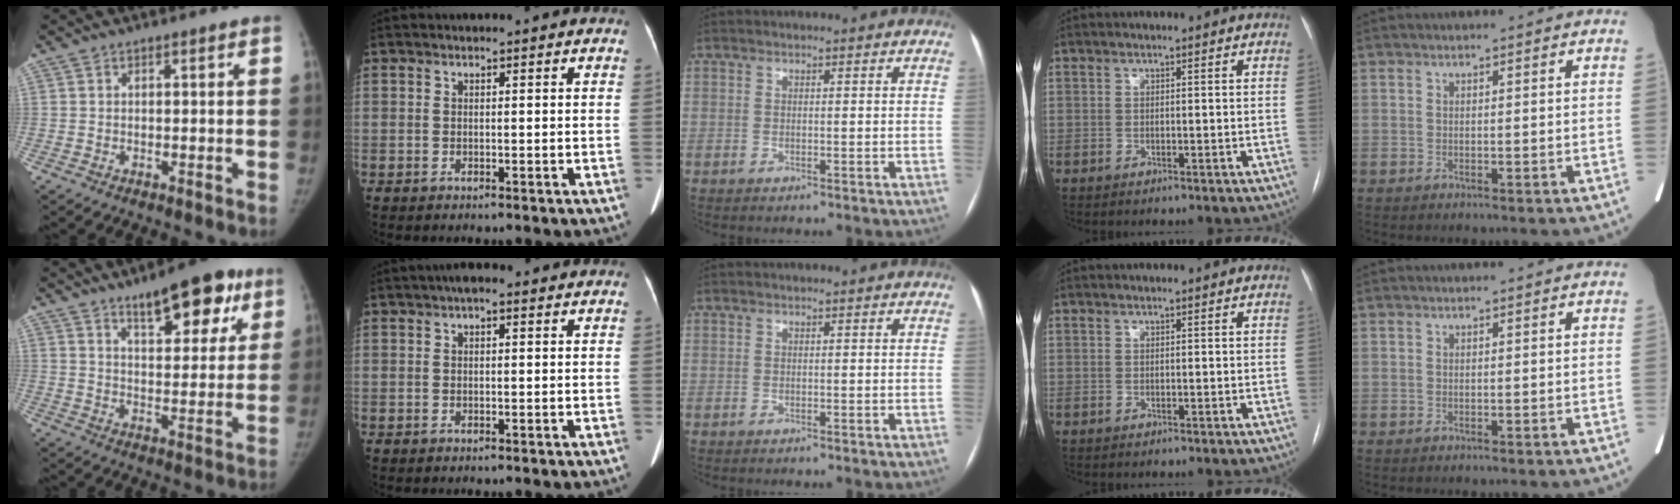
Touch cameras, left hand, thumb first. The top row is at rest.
{"thumb": {"total": 14.2, "force": [8.6, 5.6, 9.8], "torque": [-0.096, -0.031, 0.124]}, "index": {"total": 2.3, "force": [1.2, 0.9, 1.8], "torque": [-0.027, 0.018, 0.015]}}